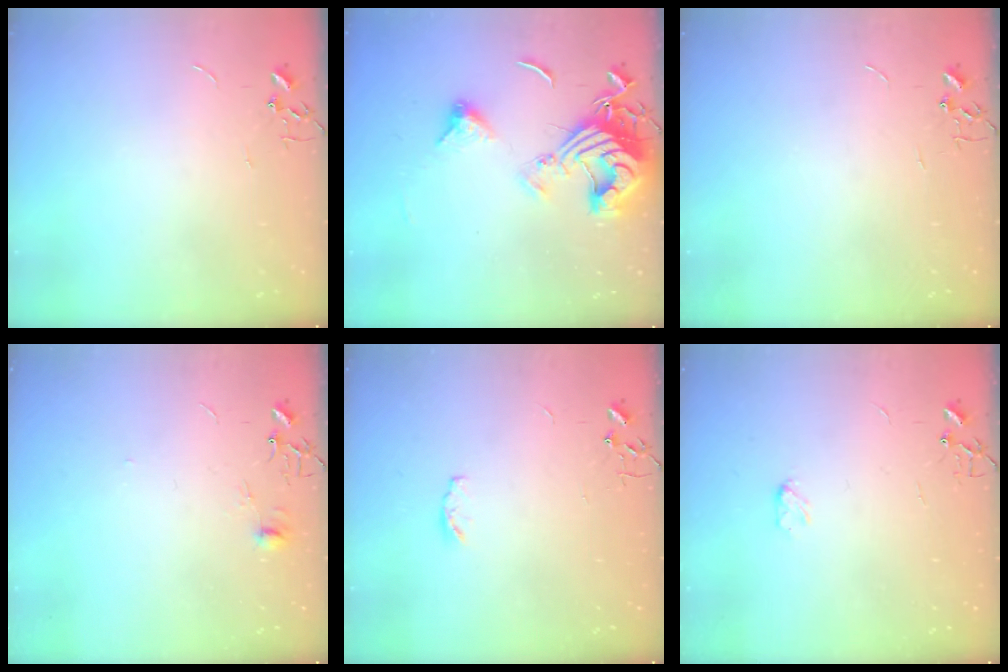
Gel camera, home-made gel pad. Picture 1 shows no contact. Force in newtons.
{"total": 15.7, "press": 15.6, "slide": 1.8}
{"total": 0.0}
{"total": 5.5, "press": 5.5, "slide": 0.6}
{"total": 3.5, "press": 3.4, "slide": 0.5}
{"total": 3.7, "press": 3.7, "slide": 0.5}